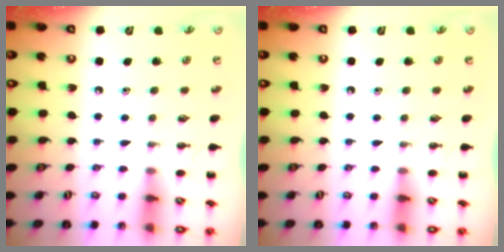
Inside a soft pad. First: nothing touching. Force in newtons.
{"total": 0.0}